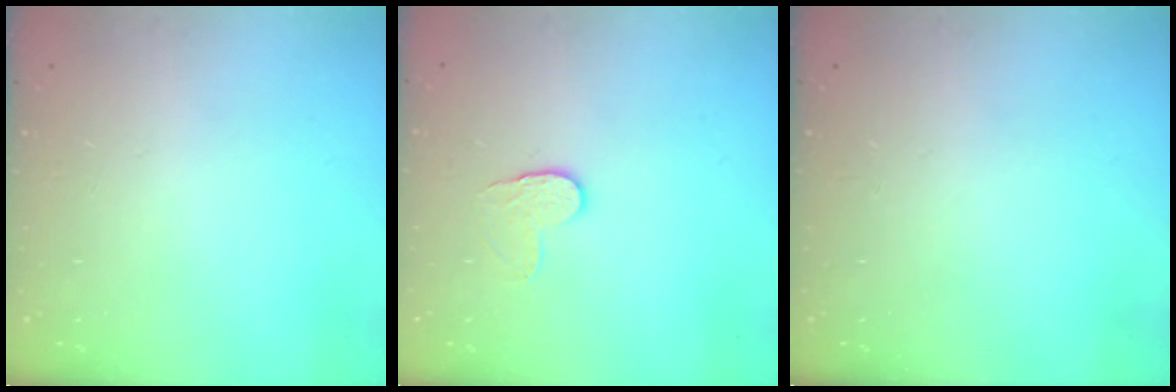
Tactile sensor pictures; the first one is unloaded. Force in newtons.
{"total": 4.3, "press": 4.3, "slide": 0.4}
{"total": 0.0}